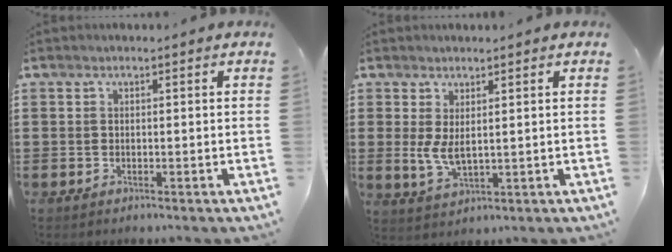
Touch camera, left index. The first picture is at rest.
{"total": 4.2, "force": [1.1, 1.8, 3.7], "torque": [-0.090, -0.004, 0.017]}